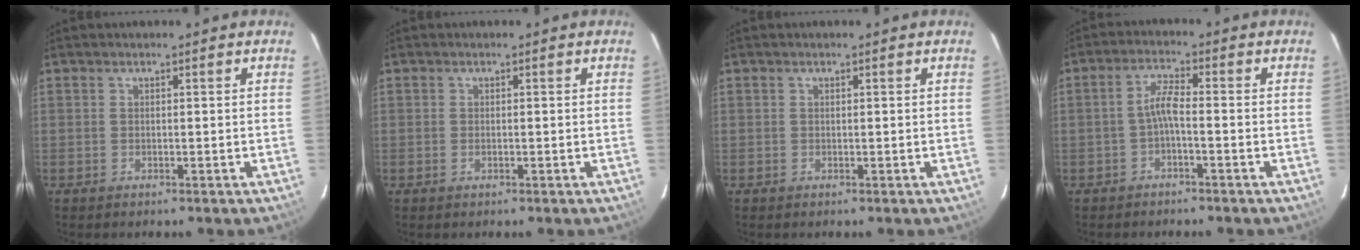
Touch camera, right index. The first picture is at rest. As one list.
[{"total": 0.6, "force": [-0.2, 0.3, 0.5], "torque": [-0.008, -0.001, -0.004]}, {"total": 0.0}, {"total": 3.1, "force": [-1.3, 0.4, 2.7], "torque": [-0.062, 0.009, -0.027]}]